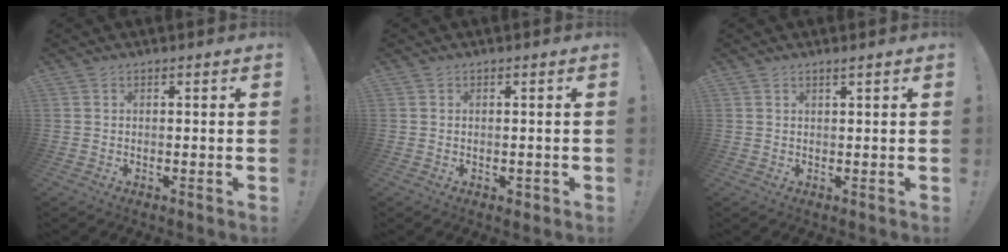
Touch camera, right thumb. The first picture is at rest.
{"total": 1.1, "force": [-0.2, 1.0, 0.4], "torque": [0.002, -0.001, -0.005]}
{"total": 1.1, "force": [0.8, -0.1, 0.7], "torque": [-0.016, -0.001, 0.015]}